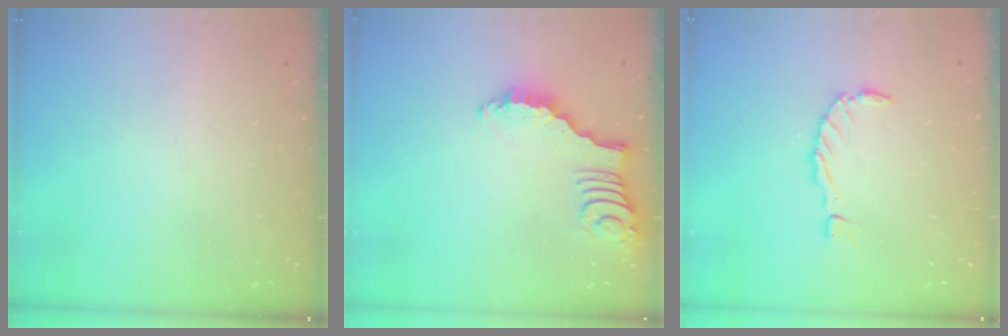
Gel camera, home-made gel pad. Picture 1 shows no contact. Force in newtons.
{"total": 2.6, "press": 2.6, "slide": 0.3}
{"total": 0.0}